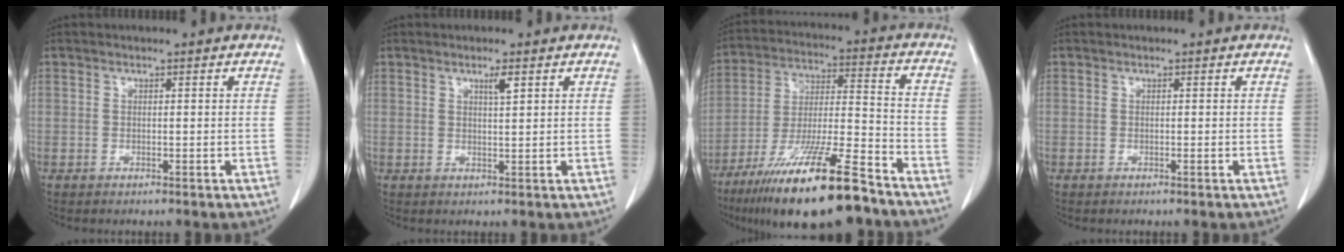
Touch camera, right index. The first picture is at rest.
{"total": 1.8, "force": [1.0, 0.0, 1.5], "torque": [-0.027, -0.002, 0.018]}
{"total": 20.1, "force": [-14.3, 2.0, 14.0], "torque": [-0.239, -0.032, -0.252]}
{"total": 0.0}